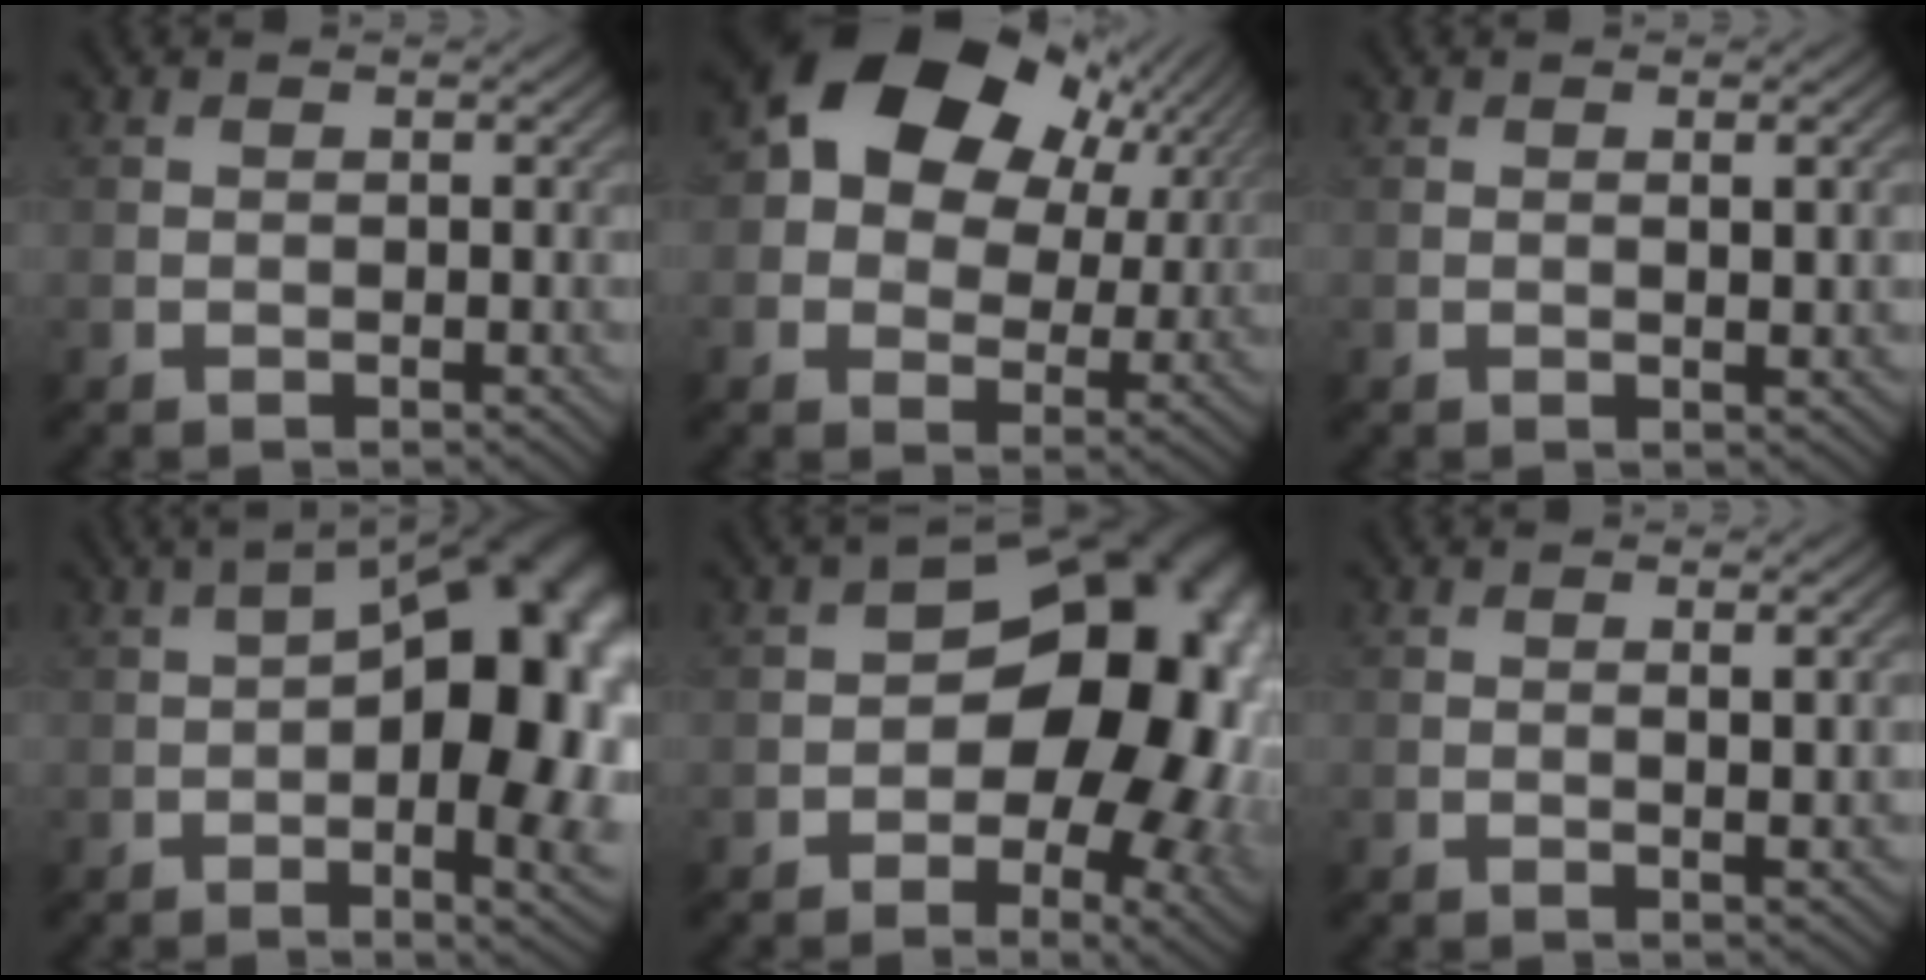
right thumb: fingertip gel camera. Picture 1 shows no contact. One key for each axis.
{"total": 15.4, "fx": 5.2, "fy": 10.9, "fz": 9.6, "tx": -0.159, "ty": 0.007, "tz": 0.106}
{"total": 1.0, "fx": 0.2, "fy": -0.1, "fz": 1.0, "tx": -0.018, "ty": -0.003, "tz": 0.009}
{"total": 20.0, "fx": -0.7, "fy": 9.9, "fz": 17.3, "tx": -0.196, "ty": 0.014, "tz": 0.009}
{"total": 20.3, "fx": -1.9, "fy": 13.1, "fz": 15.4, "tx": -0.167, "ty": -0.017, "tz": -0.011}
{"total": 1.6, "fx": 0.2, "fy": 0.1, "fz": 1.6, "tx": -0.027, "ty": -0.002, "tz": 0.009}